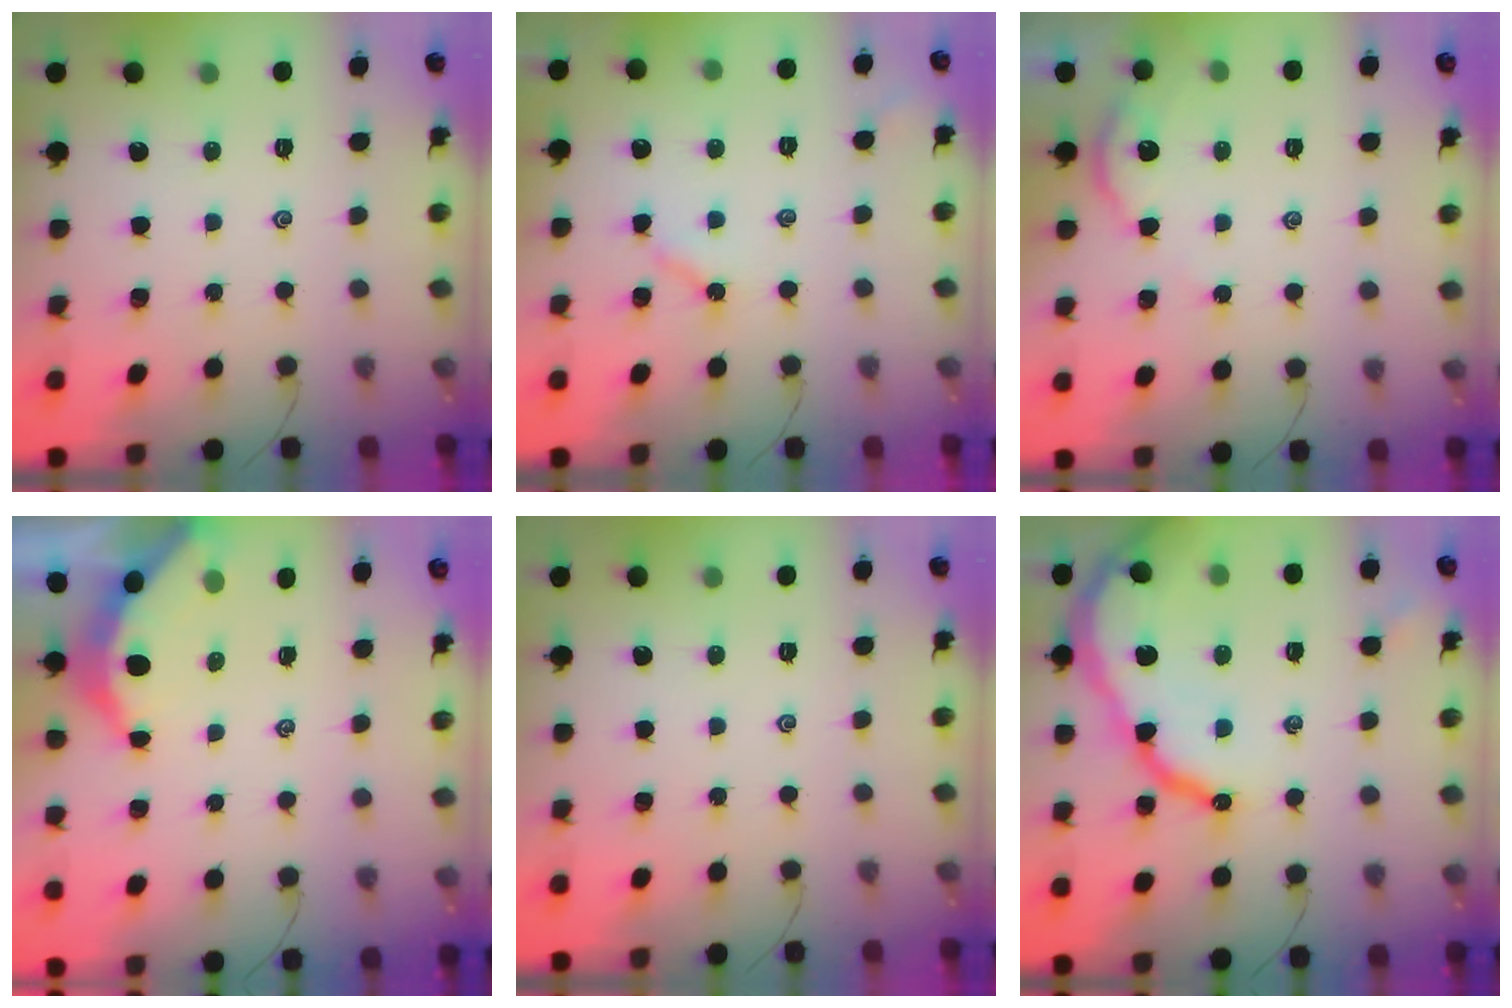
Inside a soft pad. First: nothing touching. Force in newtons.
{"total": 4.4, "press": 4.3, "slide": 0.9}
{"total": 2.8, "press": 2.8, "slide": 0.4}
{"total": 4.6, "press": 4.6, "slide": 0.3}
{"total": 0.0}
{"total": 16.4, "press": 16.3, "slide": 1.4}